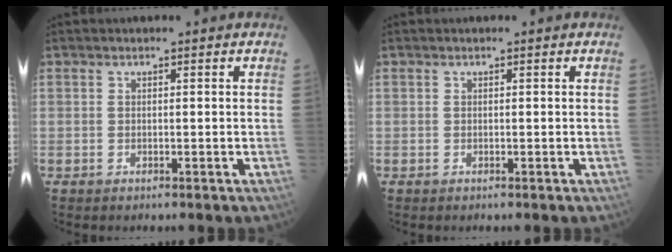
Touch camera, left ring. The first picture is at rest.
{"total": 0.0}